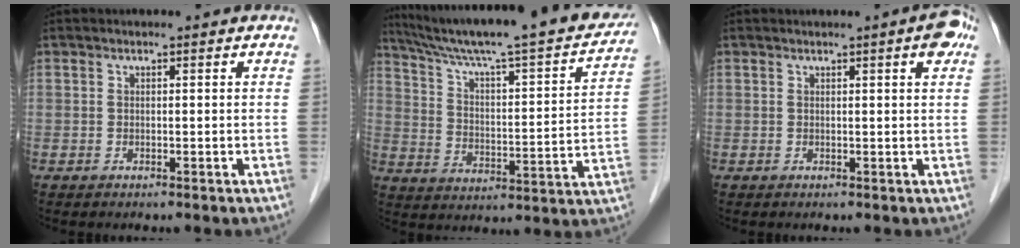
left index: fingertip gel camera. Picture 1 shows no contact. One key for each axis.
{"total": 26.4, "fx": 22.8, "fy": 2.6, "fz": 13.1, "tx": -0.207, "ty": -0.018, "tz": 0.314}
{"total": 2.8, "fx": 1.4, "fy": 0.4, "fz": 2.4, "tx": -0.025, "ty": 0.002, "tz": 0.013}